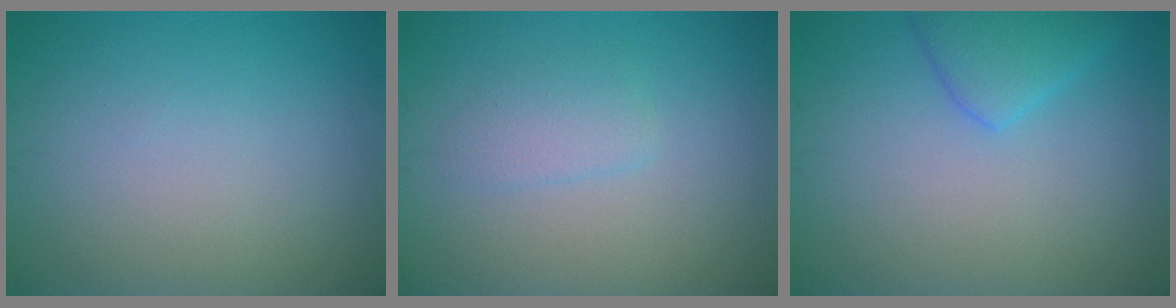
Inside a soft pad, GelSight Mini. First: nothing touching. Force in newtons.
{"total": 1.6, "press": 1.6, "slide": 0.1}
{"total": 2.8, "press": 2.8, "slide": 0.2}